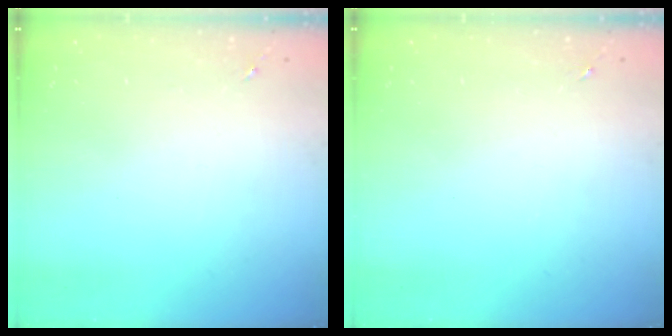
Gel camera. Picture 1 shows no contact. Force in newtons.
{"total": 0.0}